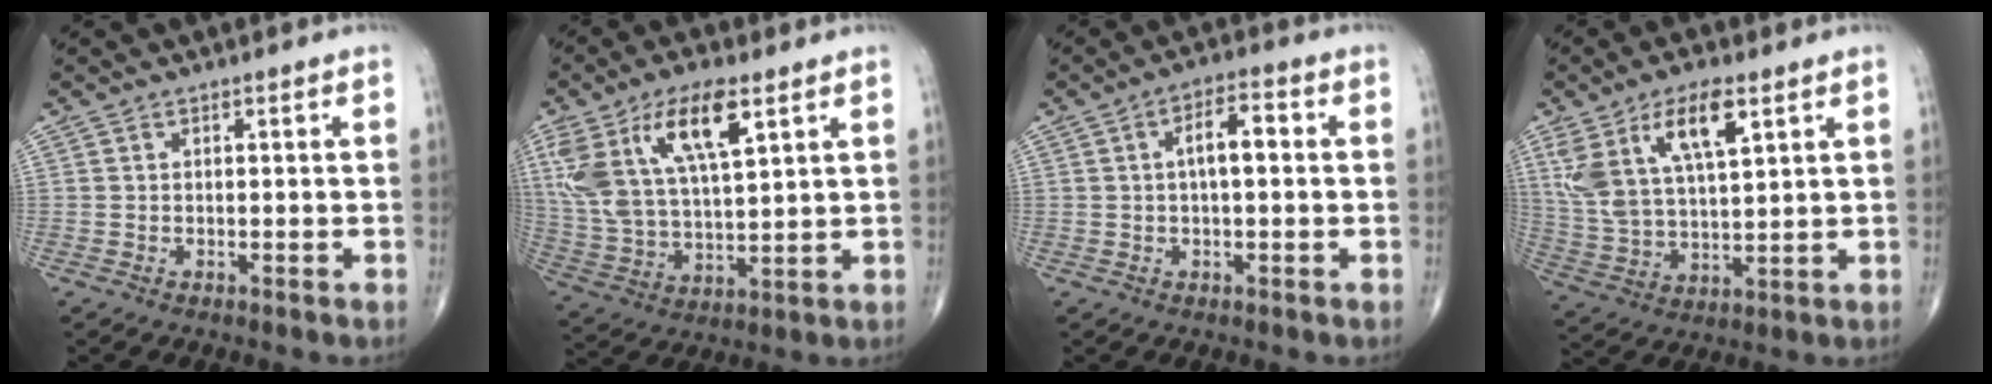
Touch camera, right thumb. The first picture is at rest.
{"total": 17.9, "force": [8.0, 7.3, 14.3], "torque": [-0.281, -0.015, 0.154]}
{"total": 6.2, "force": [0.8, 2.5, 5.6], "torque": [-0.087, 0.016, 0.005]}
{"total": 14.3, "force": [6.7, 5.7, 11.3], "torque": [-0.218, -0.015, 0.132]}